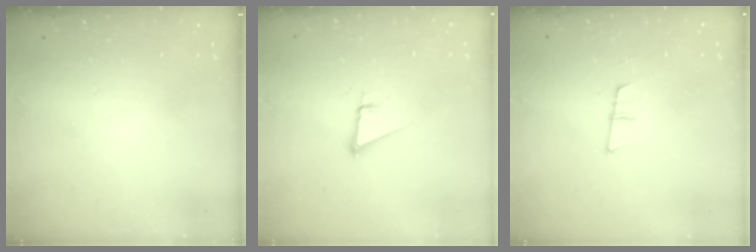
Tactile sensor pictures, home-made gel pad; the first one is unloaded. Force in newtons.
{"total": 2.3, "press": 2.3, "slide": 0.0}
{"total": 6.4, "press": 5.7, "slide": 2.9}